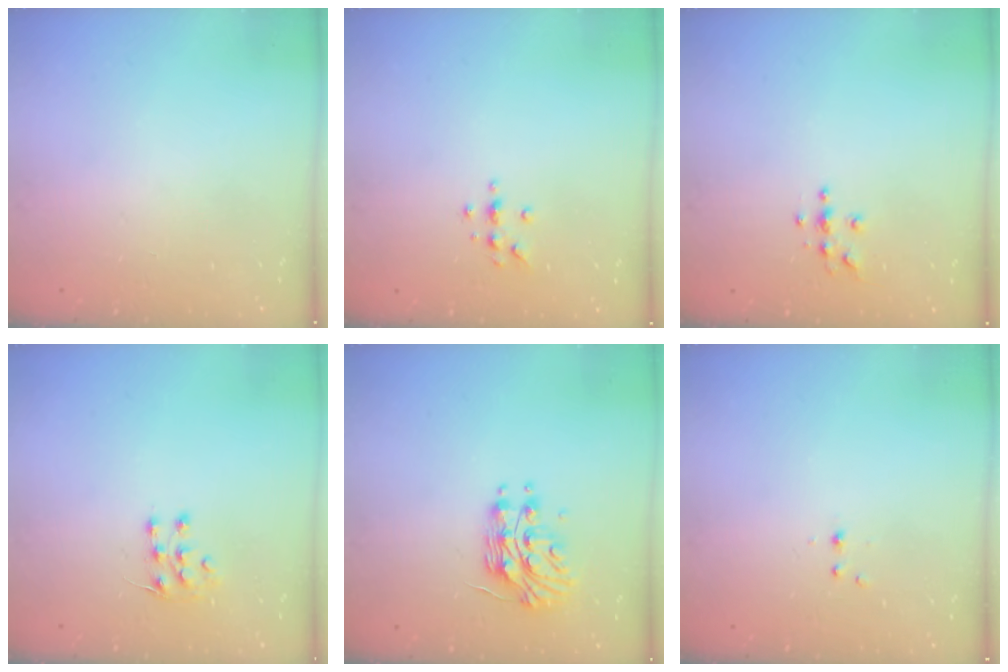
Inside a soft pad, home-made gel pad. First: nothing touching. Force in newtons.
{"total": 5.6, "press": 5.5, "slide": 0.7}
{"total": 3.8, "press": 3.8, "slide": 0.4}
{"total": 6.7, "press": 6.5, "slide": 1.4}
{"total": 11.0, "press": 11.0, "slide": 0.9}
{"total": 2.2, "press": 1.9, "slide": 1.2}